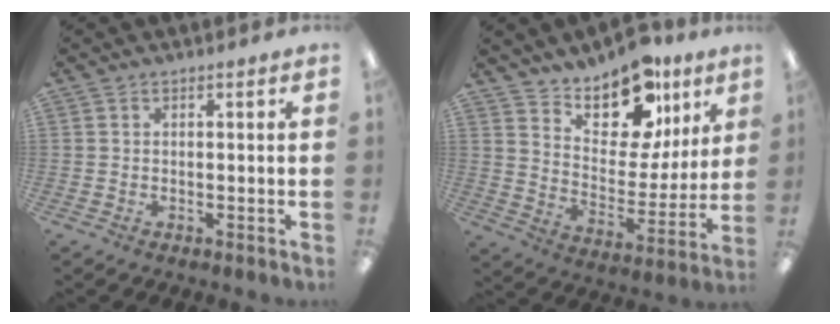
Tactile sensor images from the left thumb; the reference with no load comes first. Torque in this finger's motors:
{"motor_torque": [0.52, 0.52, 1.75, -1.02, 0.02]}